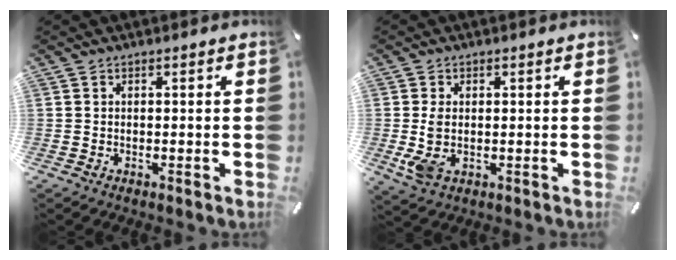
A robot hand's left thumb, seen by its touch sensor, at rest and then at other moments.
{"total": 5.1, "force": [0.0, 3.4, 3.9], "torque": [-0.097, -0.001, -0.004]}